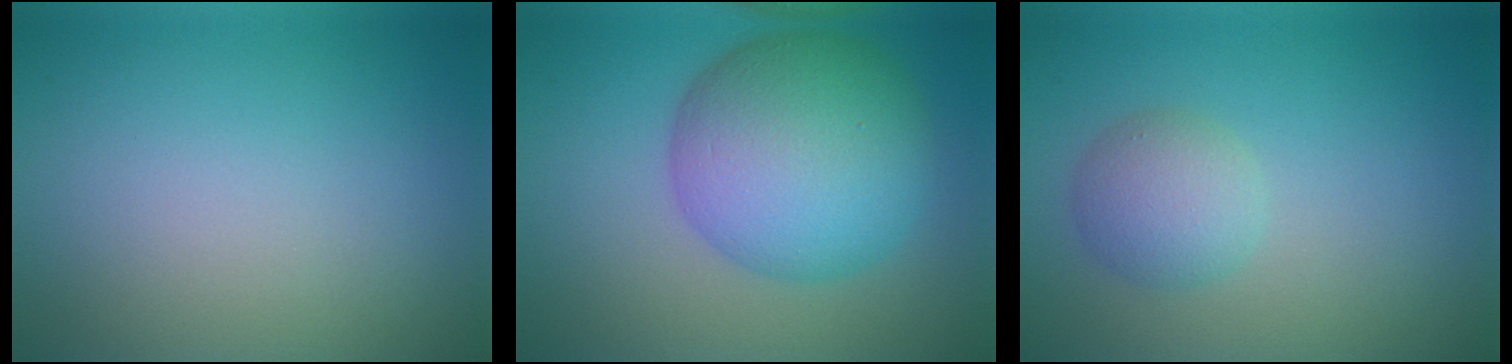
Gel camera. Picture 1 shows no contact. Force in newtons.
{"total": 10.5, "press": 10.5, "slide": 0.2}
{"total": 2.9, "press": 2.9, "slide": 0.0}